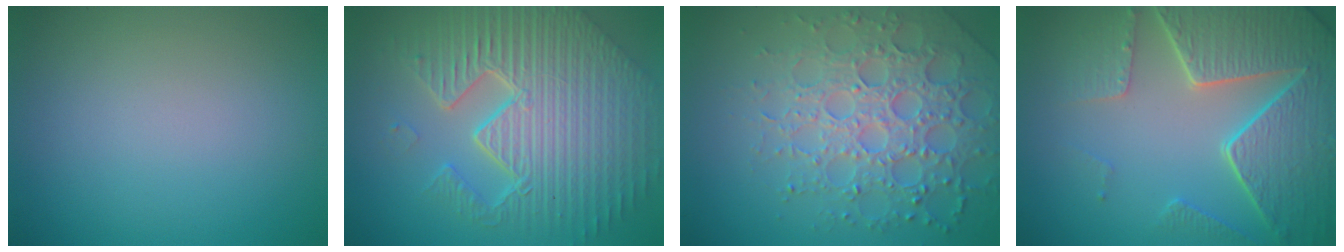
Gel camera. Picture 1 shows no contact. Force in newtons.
{"total": 10.8, "press": 7.1, "slide": 8.2}
{"total": 5.4, "press": 5.2, "slide": 1.5}
{"total": 8.1, "press": 6.1, "slide": 5.3}